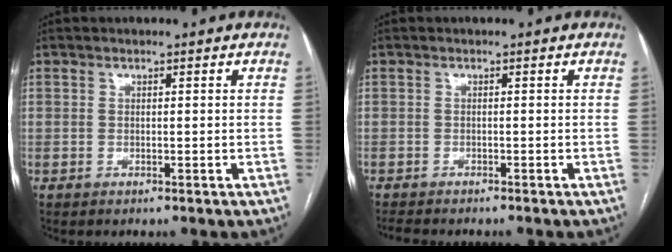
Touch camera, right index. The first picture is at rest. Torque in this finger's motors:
{"motor_torque": [-0.58, -0.25, -0.48, -0.12]}